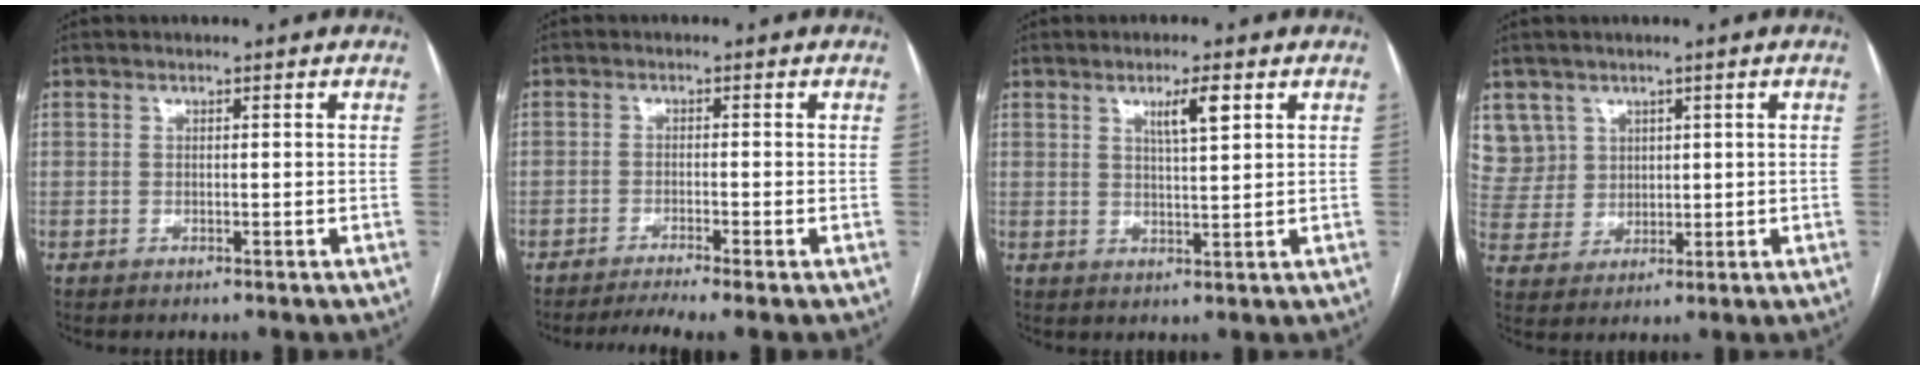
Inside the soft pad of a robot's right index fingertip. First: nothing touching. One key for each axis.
{"total": 4.6, "fx": -3.7, "fy": -0.6, "fz": 2.7, "tx": -0.045, "ty": -0.003, "tz": -0.061}
{"total": 4.4, "fx": 2.2, "fy": 0.5, "fz": 3.7, "tx": -0.064, "ty": -0.001, "tz": 0.038}
{"total": 7.8, "fx": 4.2, "fy": 6.5, "fz": 0.2, "tx": -0.007, "ty": 0.017, "tz": 0.097}